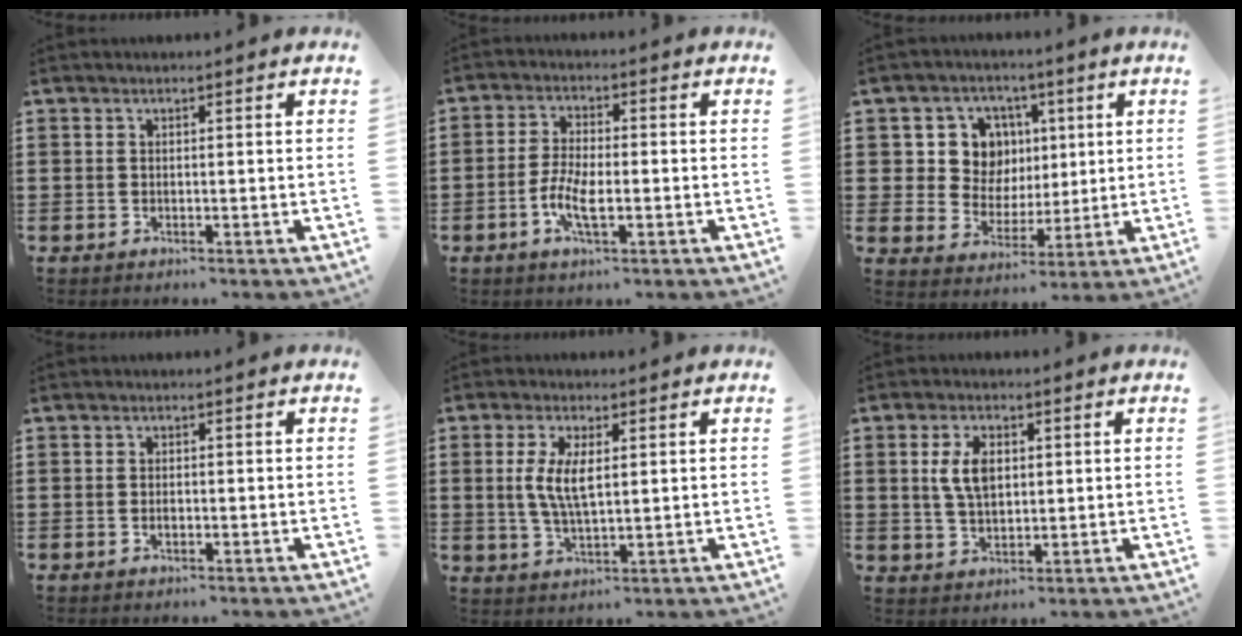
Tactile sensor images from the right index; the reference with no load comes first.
{"total": 5.5, "force": [-1.8, 2.0, 4.8], "torque": [-0.108, -0.005, -0.039]}
{"total": 9.3, "force": [2.4, 8.2, 3.7], "torque": [-0.087, 0.013, 0.047]}
{"total": 1.1, "force": [-0.3, 0.5, 0.9], "torque": [-0.018, -0.002, -0.005]}
{"total": 5.8, "force": [0.9, 2.3, 5.3], "torque": [-0.113, 0.005, 0.012]}
{"total": 5.7, "force": [1.1, 3.1, 4.6], "torque": [-0.105, 0.010, 0.016]}